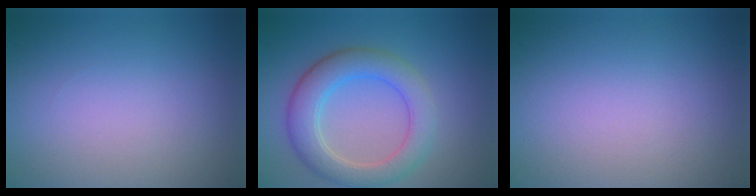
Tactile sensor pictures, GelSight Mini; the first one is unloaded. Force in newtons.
{"total": 5.3, "press": 5.3, "slide": 0.5}
{"total": 0.0}